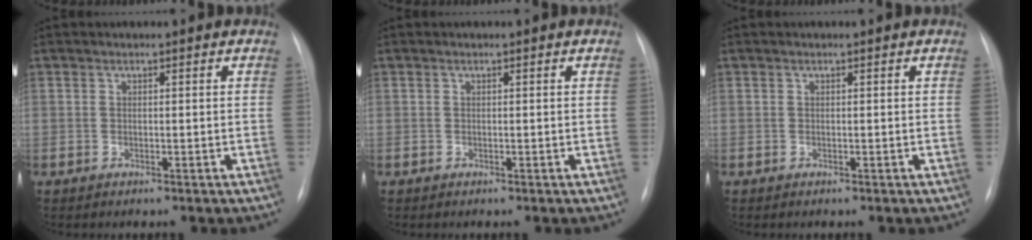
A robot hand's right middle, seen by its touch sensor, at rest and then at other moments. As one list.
[{"total": 0.0}, {"total": 0.0}]